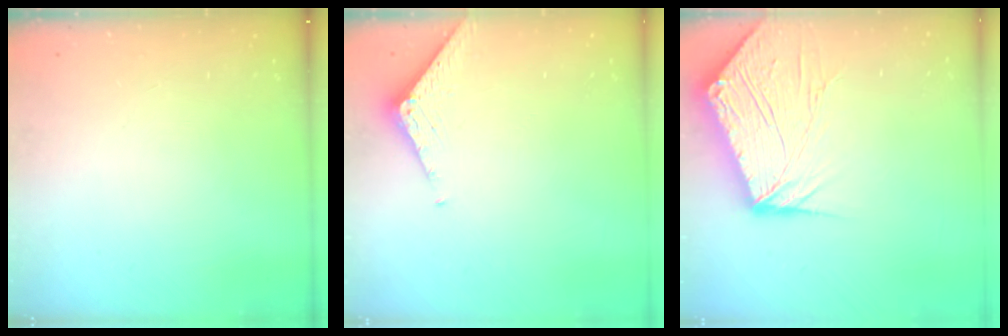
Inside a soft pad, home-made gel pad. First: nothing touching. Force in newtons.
{"total": 3.5, "press": 3.5, "slide": 0.3}
{"total": 16.8, "press": 16.7, "slide": 2.1}